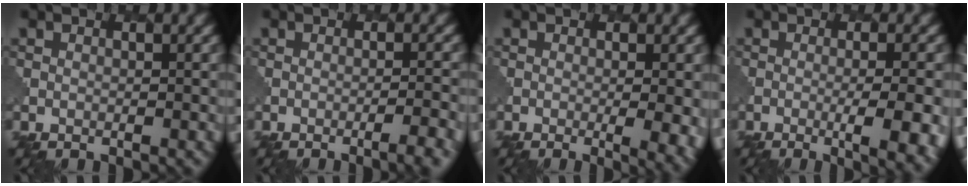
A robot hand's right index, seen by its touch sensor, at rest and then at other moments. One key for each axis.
{"total": 4.1, "fx": -2.5, "fy": 1.0, "fz": 3.1, "tx": -0.025, "ty": 0.017, "tz": -0.037}
{"total": 5.7, "fx": -0.8, "fy": 2.4, "fz": 5.1, "tx": -0.041, "ty": 0.000, "tz": -0.002}
{"total": 6.4, "fx": -2.1, "fy": 2.0, "fz": 5.7, "tx": -0.066, "ty": 0.003, "tz": -0.019}